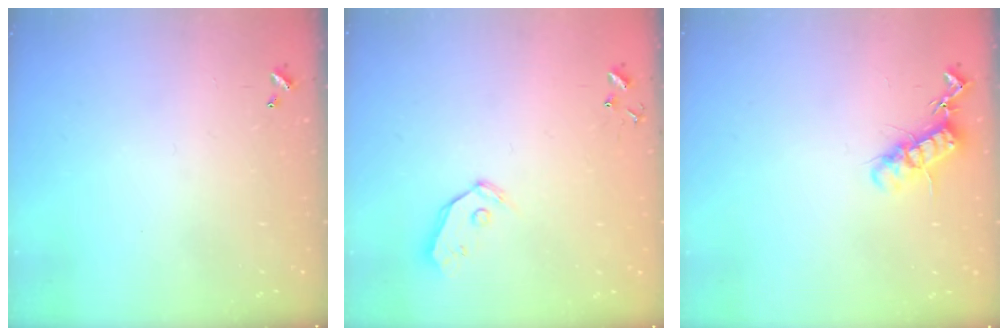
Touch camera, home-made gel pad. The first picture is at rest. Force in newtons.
{"total": 6.3, "press": 6.3, "slide": 0.7}
{"total": 12.5, "press": 12.5, "slide": 0.6}